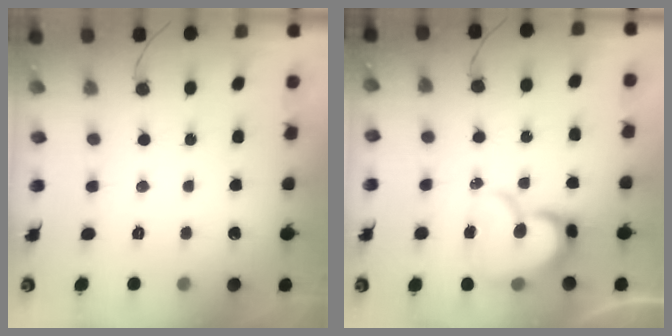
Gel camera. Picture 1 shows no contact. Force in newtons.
{"total": 13.4, "press": 13.4, "slide": 1.3}